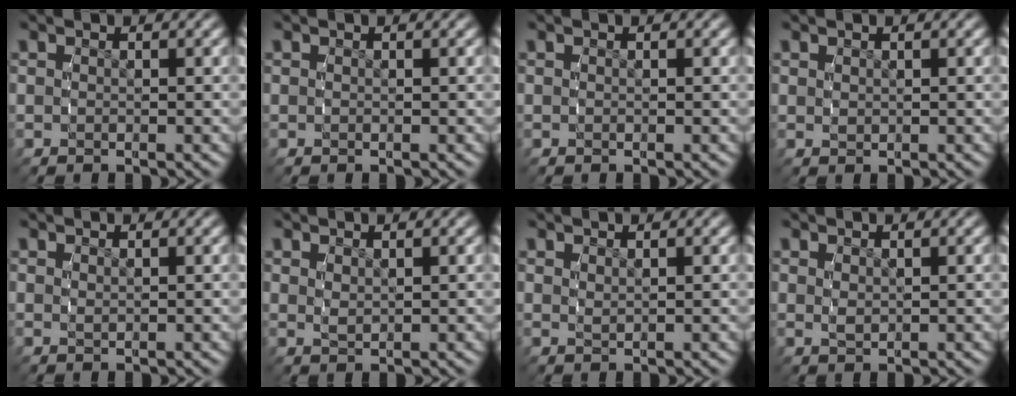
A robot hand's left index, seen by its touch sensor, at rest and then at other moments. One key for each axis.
{"total": 0.0}
{"total": 0.0}
{"total": 0.0}
{"total": 0.5, "fx": 0.3, "fy": -0.4, "fz": 0.1, "tx": -0.003, "ty": -0.004, "tz": 0.012}
{"total": 0.8, "fx": 0.7, "fy": -0.3, "fz": 0.3, "tx": -0.007, "ty": -0.006, "tz": 0.023}
{"total": 0.9, "fx": 0.7, "fy": -0.6, "fz": 0.0, "tx": 0.001, "ty": -0.003, "tz": 0.021}
{"total": 0.5, "fx": 0.3, "fy": -0.1, "fz": 0.4, "tx": -0.012, "ty": -0.007, "tz": 0.016}